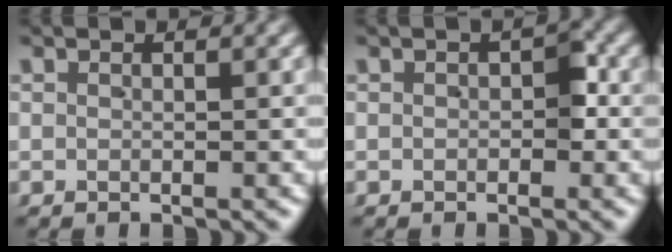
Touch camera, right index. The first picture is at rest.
{"total": 1.4, "force": [-0.3, 0.9, 1.1], "torque": [-0.013, -0.008, 0.000]}